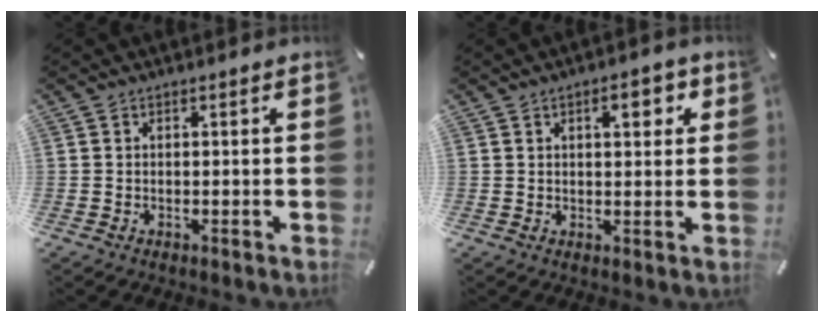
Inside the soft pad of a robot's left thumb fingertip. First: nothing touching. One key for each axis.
{"total": 5.3, "fx": 2.2, "fy": 2.3, "fz": 4.3, "tx": -0.050, "ty": -0.007, "tz": 0.025}